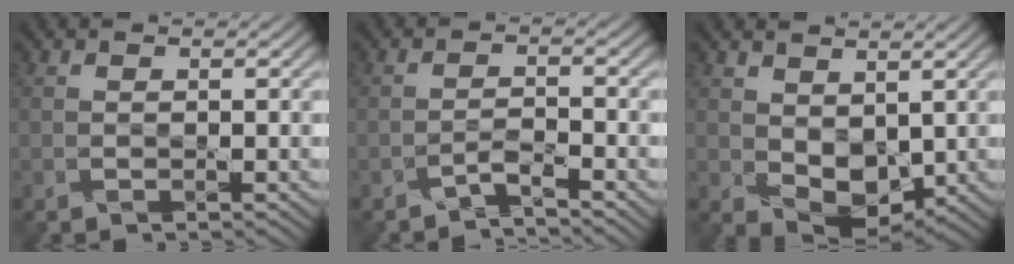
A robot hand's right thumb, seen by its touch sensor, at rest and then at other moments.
{"total": 2.1, "force": [-2.0, -0.1, 0.5], "torque": [-0.009, 0.008, -0.047]}
{"total": 4.9, "force": [1.2, 3.3, 3.5], "torque": [-0.072, -0.014, 0.025]}